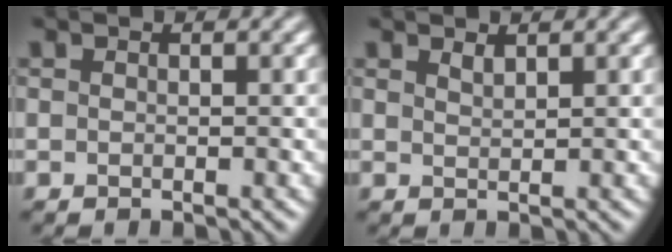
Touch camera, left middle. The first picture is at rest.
{"total": 0.9, "force": [0.8, 0.2, 0.3], "torque": [-0.004, -0.002, 0.016]}